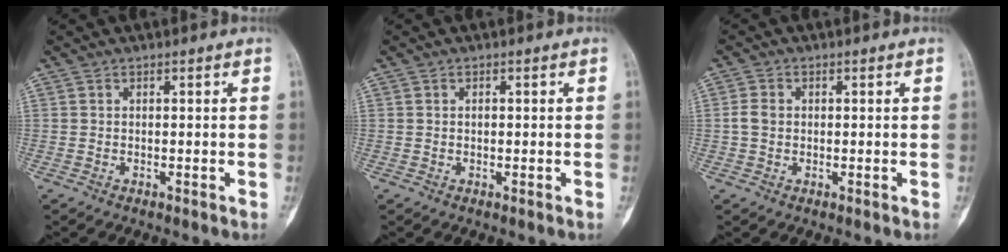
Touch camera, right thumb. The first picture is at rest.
{"total": 0.6, "force": [-0.1, 0.3, 0.5], "torque": [-0.007, 0.002, -0.002]}
{"total": 2.4, "force": [-0.1, 1.8, 1.6], "torque": [-0.032, 0.004, -0.006]}